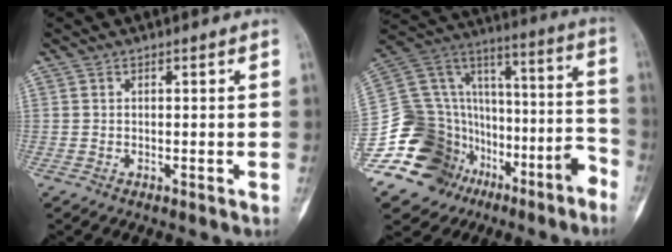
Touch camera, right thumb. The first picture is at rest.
{"total": 27.5, "force": [-15.8, 19.1, 11.9], "torque": [-0.174, 0.164, -0.251]}